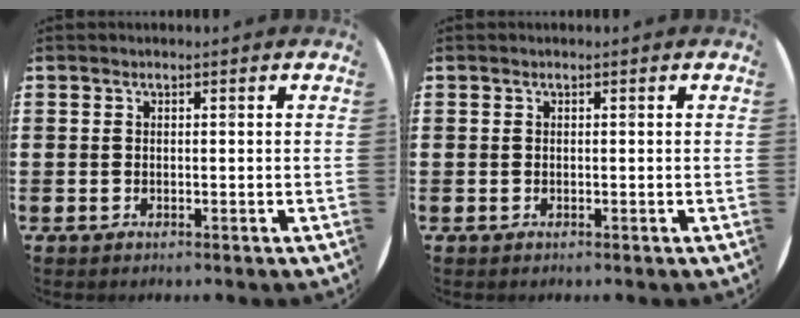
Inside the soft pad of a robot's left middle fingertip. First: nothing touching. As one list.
[{"total": 0.0}]